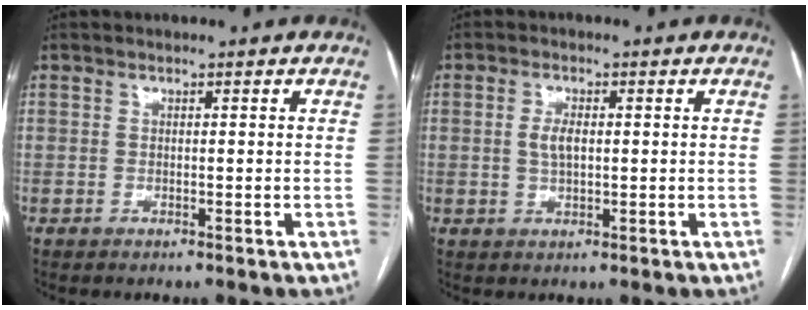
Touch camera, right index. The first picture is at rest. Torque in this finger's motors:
{"motor_torque": [0.05, 0.01, 0.05, 0.03]}